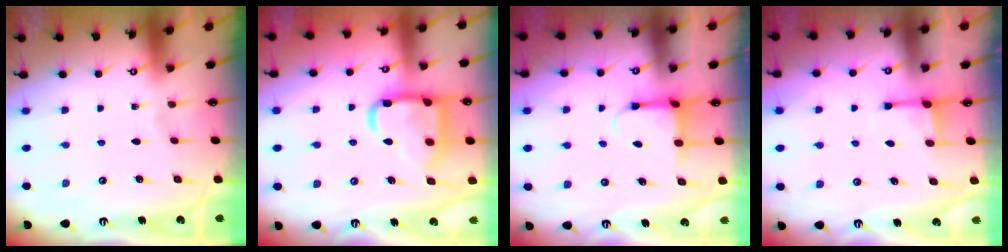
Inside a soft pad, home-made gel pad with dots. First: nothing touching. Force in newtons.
{"total": 17.6, "press": 17.5, "slide": 1.8}
{"total": 4.0, "press": 3.8, "slide": 1.3}
{"total": 2.3, "press": 2.2, "slide": 0.6}